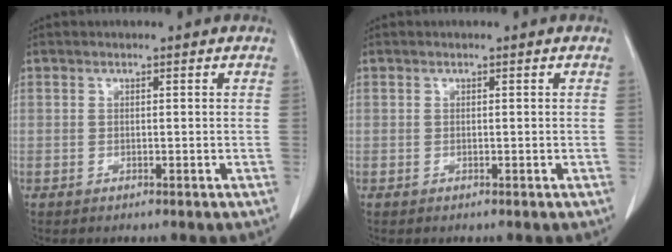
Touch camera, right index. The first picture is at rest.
{"total": 0.0}